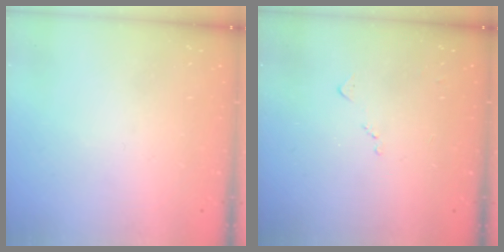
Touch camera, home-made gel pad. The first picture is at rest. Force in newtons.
{"total": 6.1, "press": 6.0, "slide": 0.8}